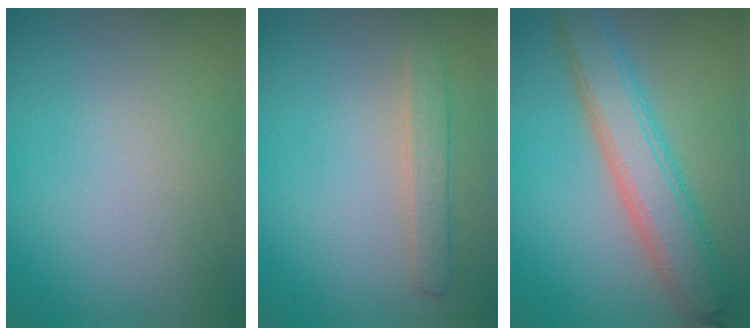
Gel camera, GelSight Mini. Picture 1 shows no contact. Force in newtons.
{"total": 1.8, "press": 1.8, "slide": 0.1}
{"total": 6.1, "press": 6.1, "slide": 0.4}